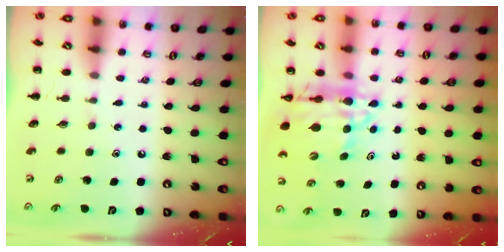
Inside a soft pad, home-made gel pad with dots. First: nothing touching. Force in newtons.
{"total": 12.4, "press": 11.7, "slide": 4.1}